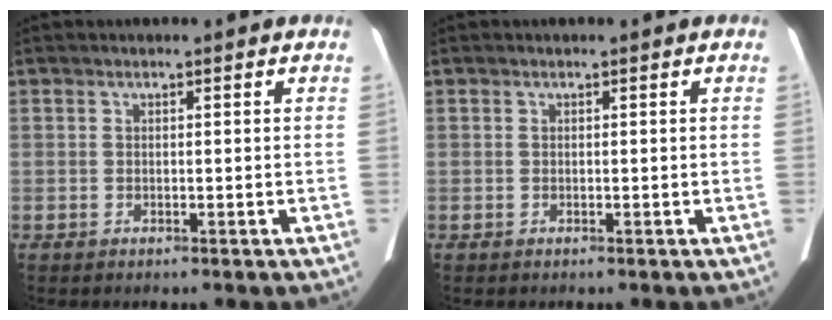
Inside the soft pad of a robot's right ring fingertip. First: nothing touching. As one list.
[{"total": 0.0}]